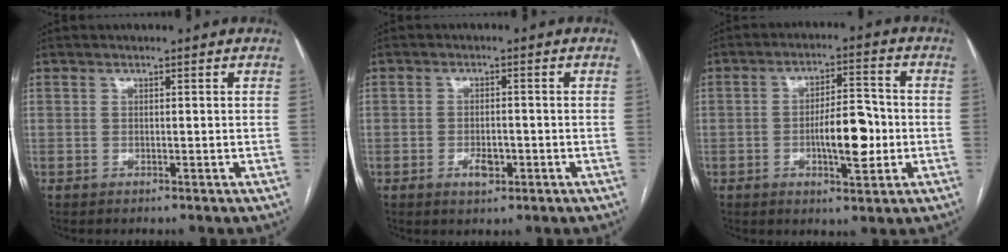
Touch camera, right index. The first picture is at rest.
{"total": 3.5, "force": [-1.9, 1.2, 2.6], "torque": [-0.048, 0.003, -0.033]}
{"total": 8.8, "force": [-1.6, 2.7, 8.2], "torque": [-0.133, 0.010, -0.024]}